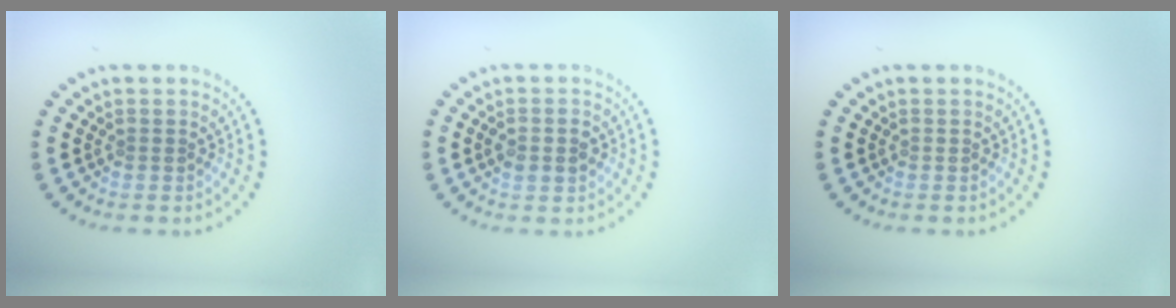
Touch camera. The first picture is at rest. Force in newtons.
{"total": 1.9, "press": 1.9, "slide": 0.2}
{"total": 0.0}